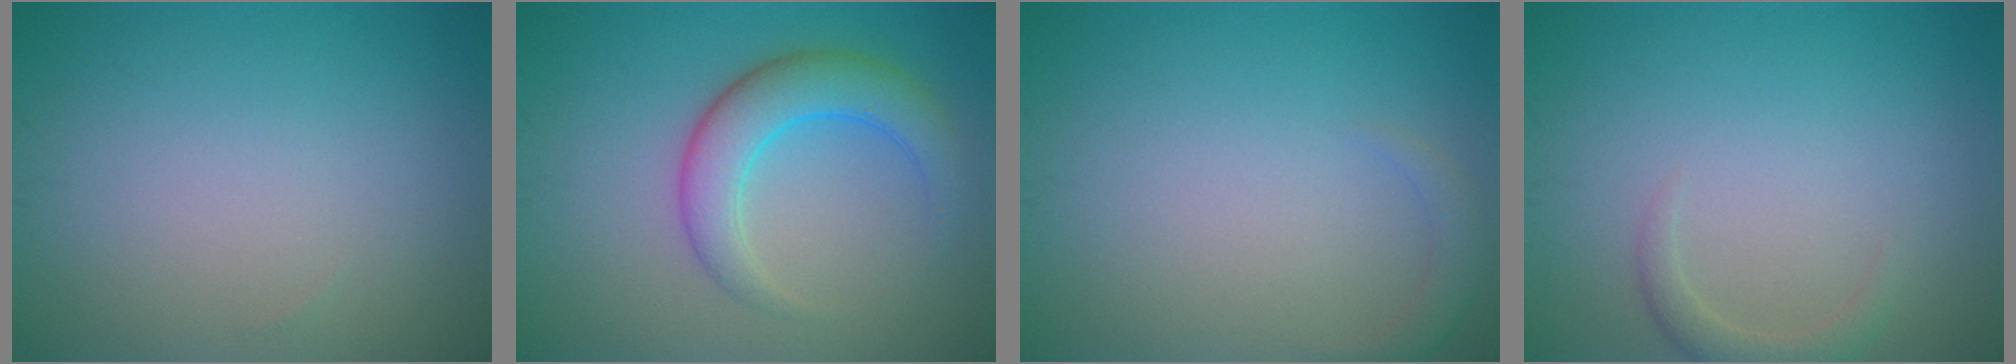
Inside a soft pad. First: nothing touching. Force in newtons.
{"total": 4.8, "press": 4.8, "slide": 0.1}
{"total": 1.3, "press": 1.3, "slide": 0.2}
{"total": 1.6, "press": 1.6, "slide": 0.1}